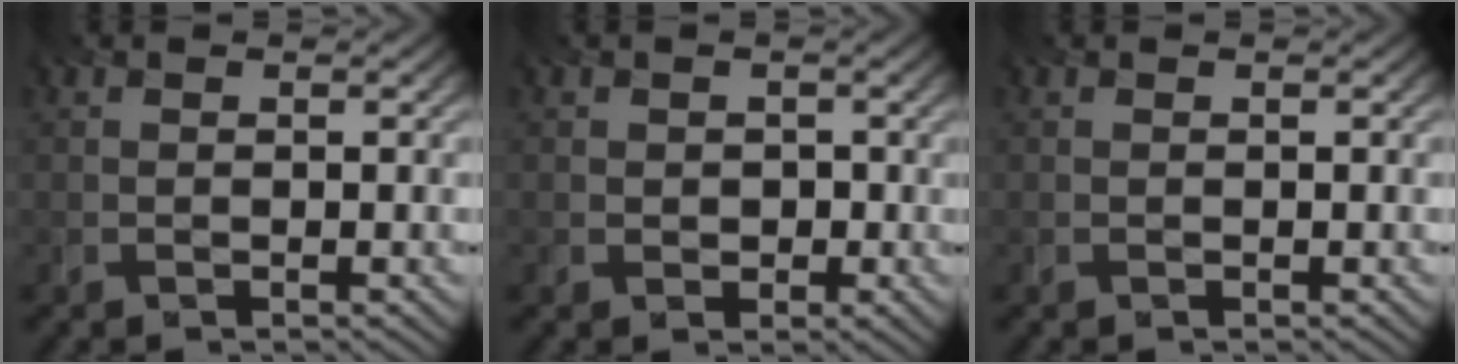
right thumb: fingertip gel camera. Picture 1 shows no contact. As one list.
[{"total": 1.8, "force": [0.2, 1.6, 0.6], "torque": [-0.010, -0.002, -0.001]}, {"total": 0.0}]